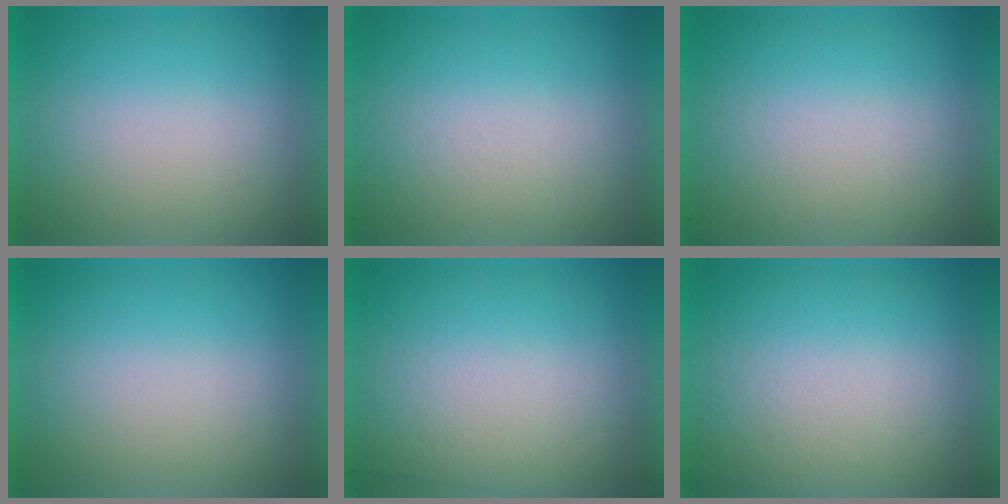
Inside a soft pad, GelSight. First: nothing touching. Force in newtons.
{"total": 3.8}
{"total": 2.7}
{"total": 0.0}
{"total": 2.9}
{"total": 3.6}